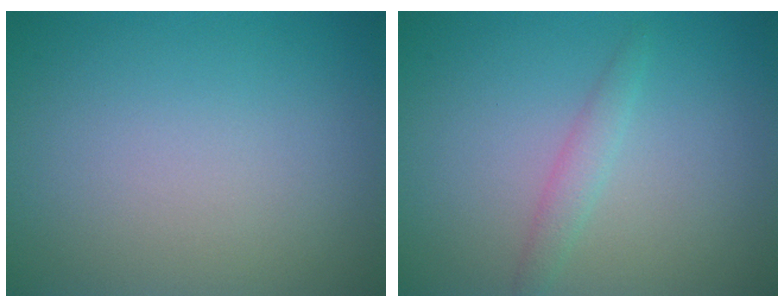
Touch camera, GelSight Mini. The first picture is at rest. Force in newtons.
{"total": 1.4, "press": 1.4, "slide": 0.1}